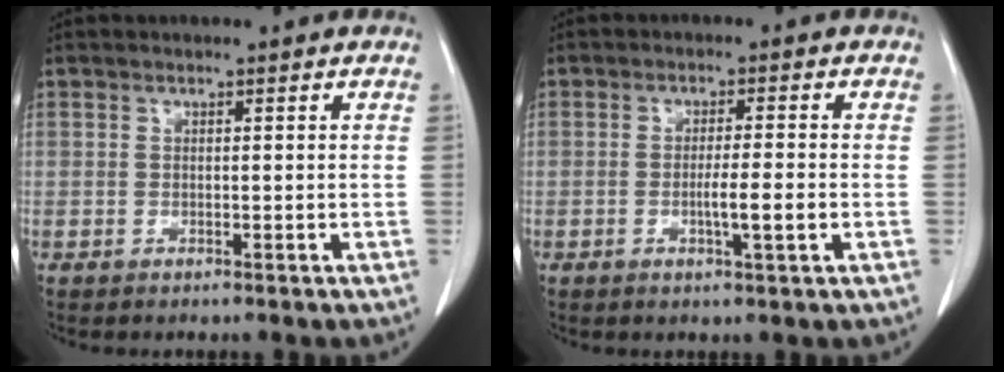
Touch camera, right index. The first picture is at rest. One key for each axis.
{"total": 4.1, "fx": -0.9, "fy": -0.1, "fz": 4.0, "tx": -0.064, "ty": -0.004, "tz": -0.012}